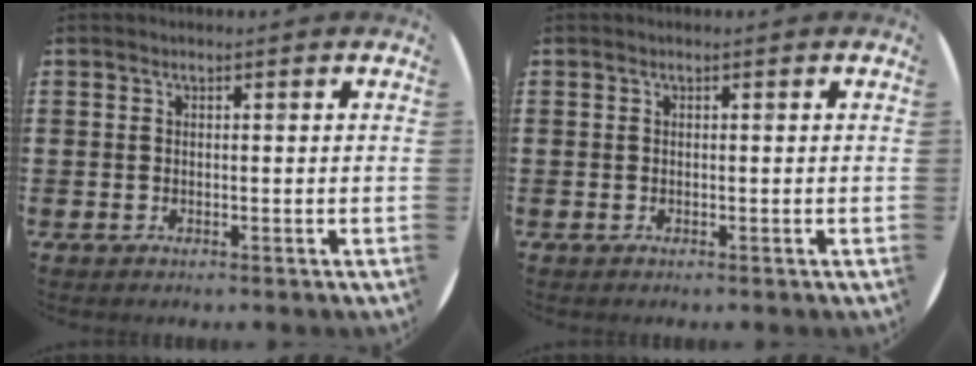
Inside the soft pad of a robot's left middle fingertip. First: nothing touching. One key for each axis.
{"total": 0.0}